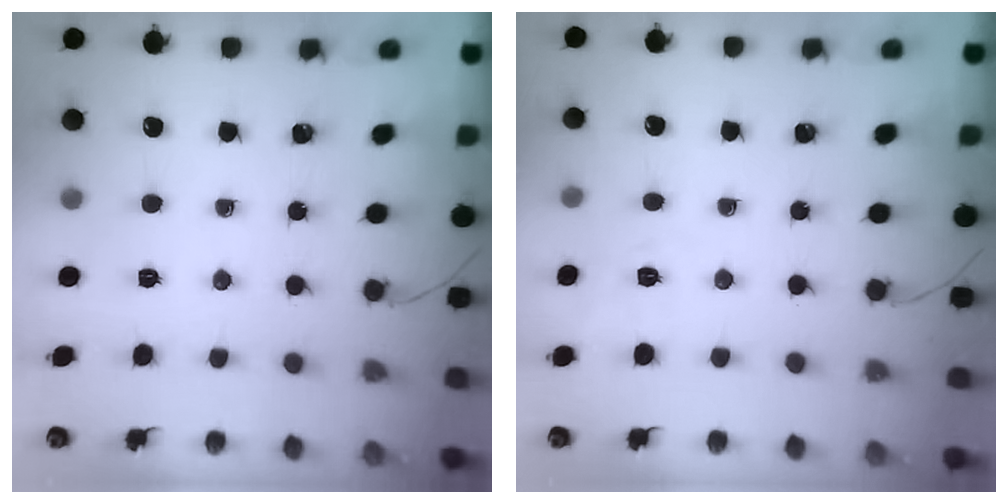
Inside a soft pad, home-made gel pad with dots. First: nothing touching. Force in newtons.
{"total": 2.0, "press": 0.1, "slide": 2.0}